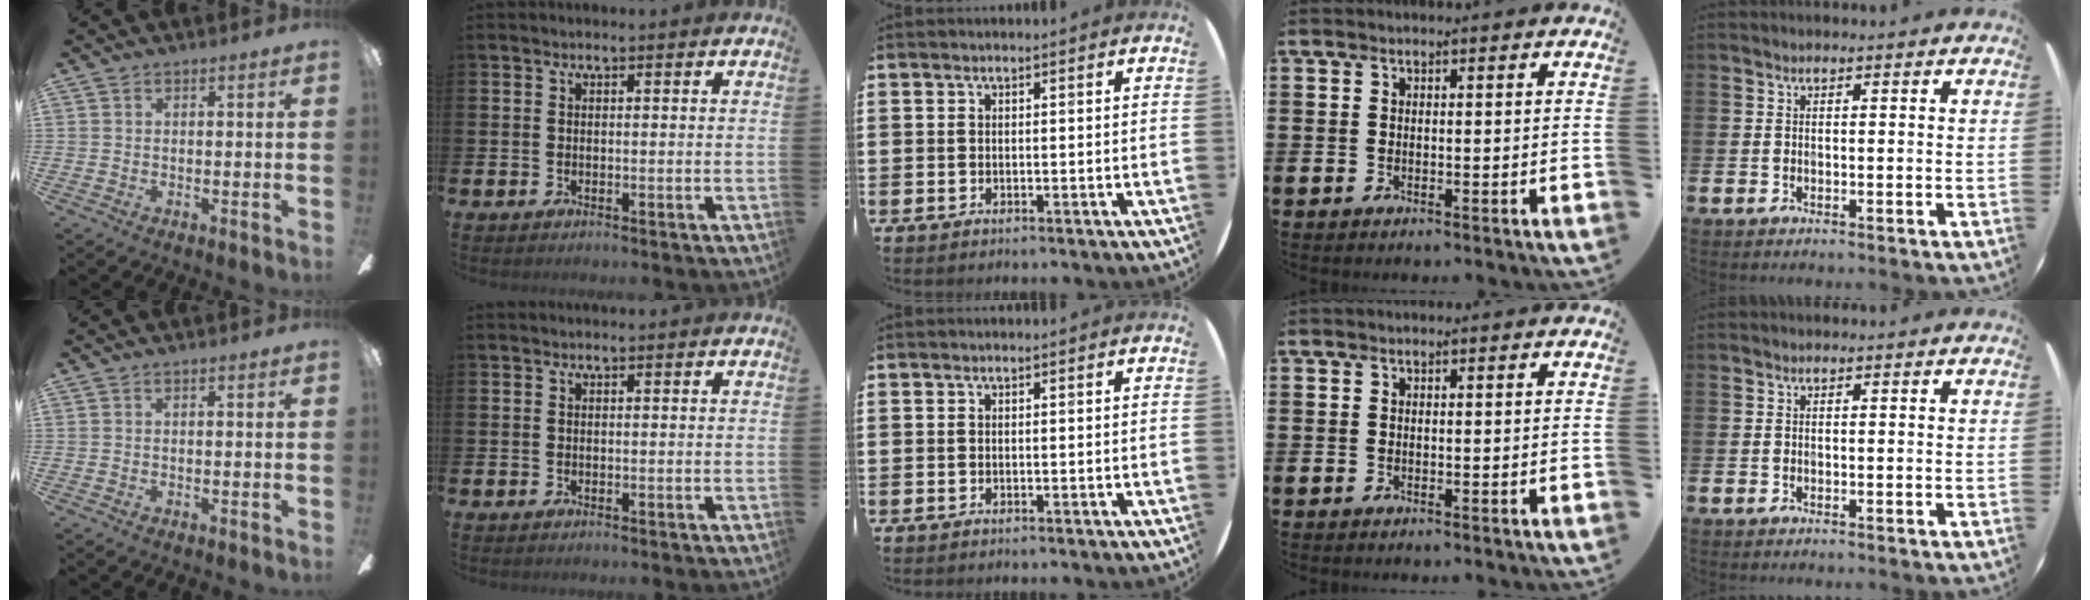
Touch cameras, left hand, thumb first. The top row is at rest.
{}